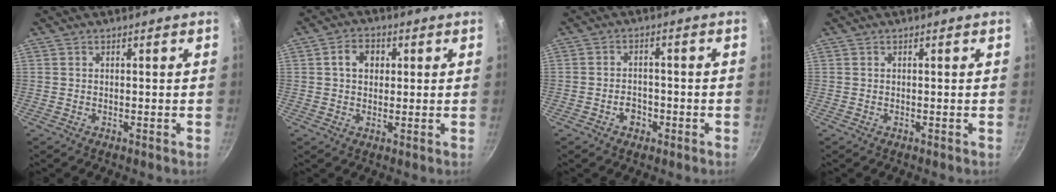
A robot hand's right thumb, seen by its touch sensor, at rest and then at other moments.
{"total": 5.0, "force": [1.2, 3.9, 3.0], "torque": [-0.029, 0.007, 0.014]}
{"total": 3.7, "force": [-1.7, 2.7, 1.8], "torque": [-0.012, 0.019, -0.026]}
{"total": 0.0}